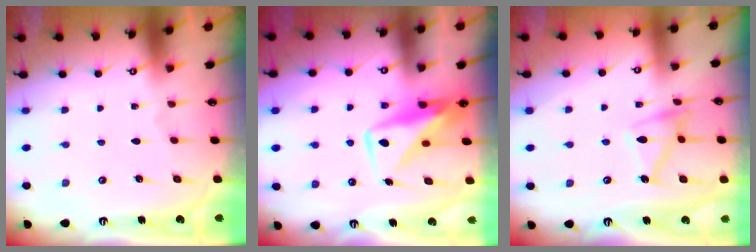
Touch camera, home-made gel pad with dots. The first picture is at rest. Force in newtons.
{"total": 11.0, "press": 10.9, "slide": 0.9}
{"total": 13.2, "press": 13.2, "slide": 0.9}